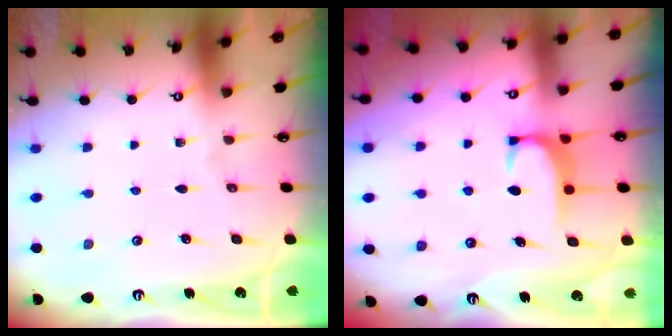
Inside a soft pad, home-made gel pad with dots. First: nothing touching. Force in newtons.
{"total": 1.8, "press": 1.7, "slide": 0.5}